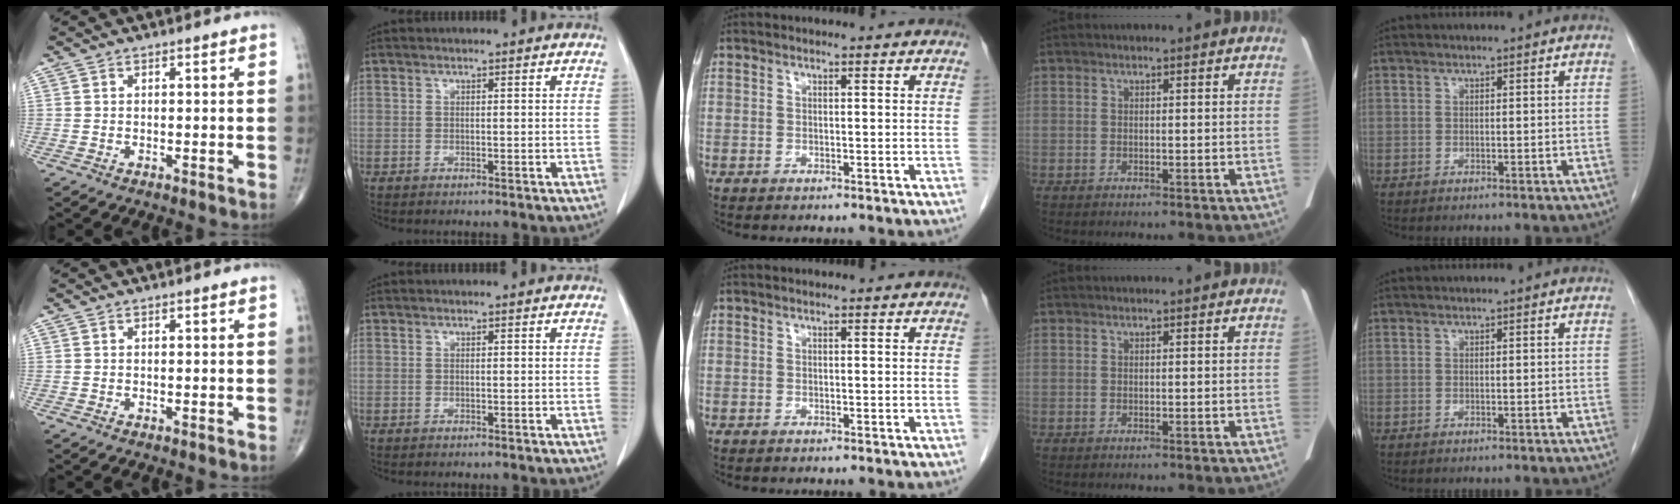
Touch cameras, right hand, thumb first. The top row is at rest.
{}